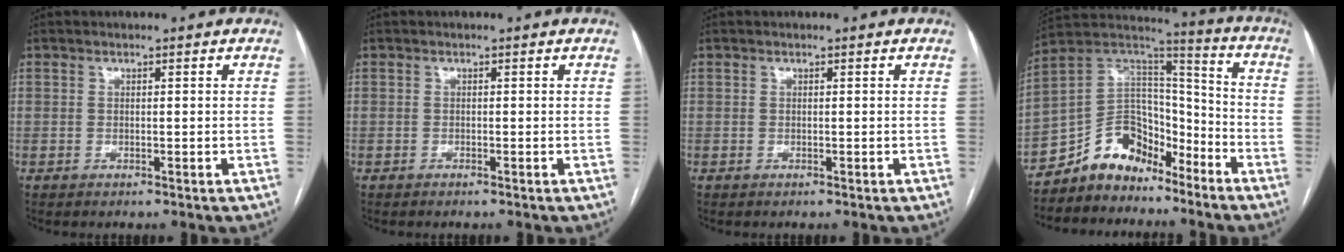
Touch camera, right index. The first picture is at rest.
{"total": 0.0}
{"total": 0.0}
{"total": 12.3, "force": [-9.5, 6.8, 3.9], "torque": [-0.065, 0.064, -0.172]}